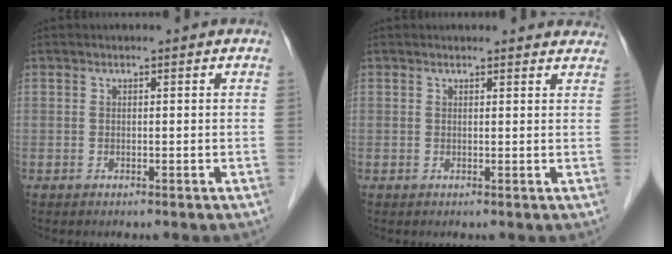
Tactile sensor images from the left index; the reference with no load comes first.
{"total": 6.7, "force": [6.3, 1.5, 1.4], "torque": [0.003, 0.002, 0.046]}